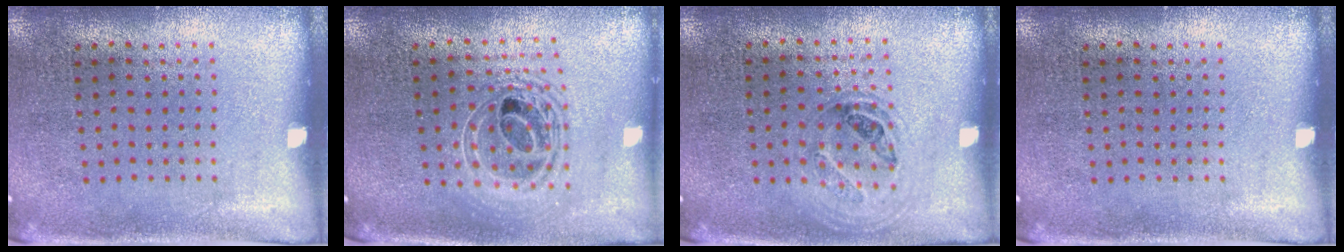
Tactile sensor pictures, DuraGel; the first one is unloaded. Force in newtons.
{"total": 2.0, "press": 1.5, "slide": 1.2}
{"total": 1.0, "press": 0.9, "slide": 0.4}
{"total": 0.0}